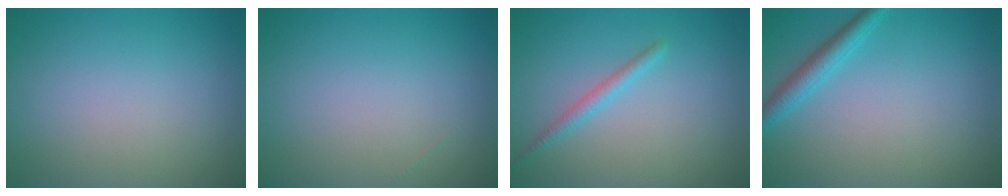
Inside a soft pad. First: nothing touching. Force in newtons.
{"total": 0.0}
{"total": 1.5, "press": 1.5, "slide": 0.0}
{"total": 2.4, "press": 2.4, "slide": 0.1}